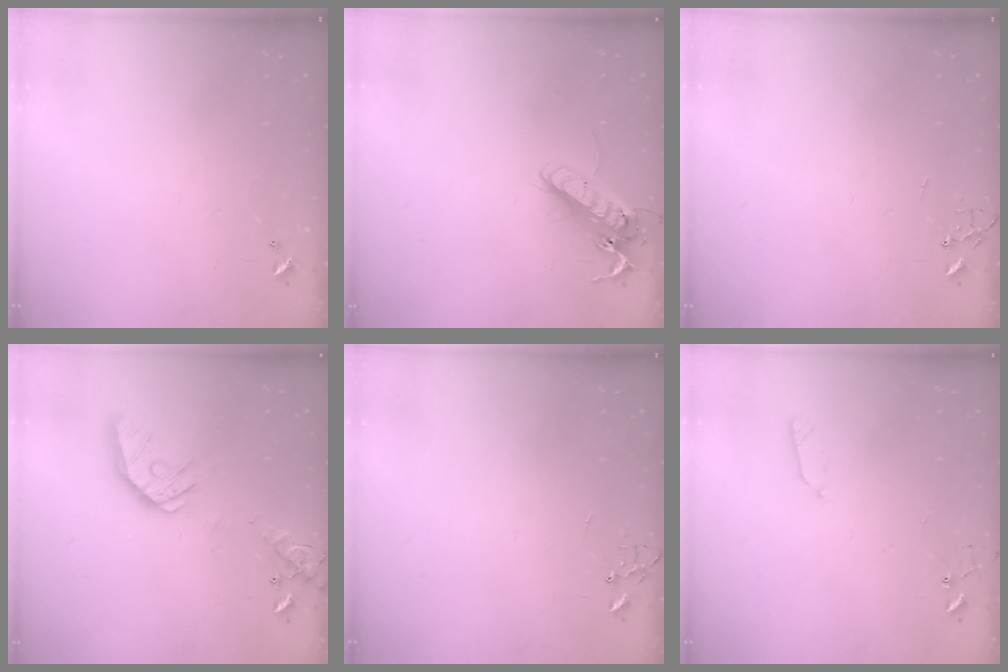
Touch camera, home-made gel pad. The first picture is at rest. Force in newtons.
{"total": 15.0, "press": 14.7, "slide": 2.5}
{"total": 0.0}
{"total": 16.9, "press": 16.7, "slide": 3.0}
{"total": 0.0}
{"total": 4.7, "press": 4.6, "slide": 0.9}